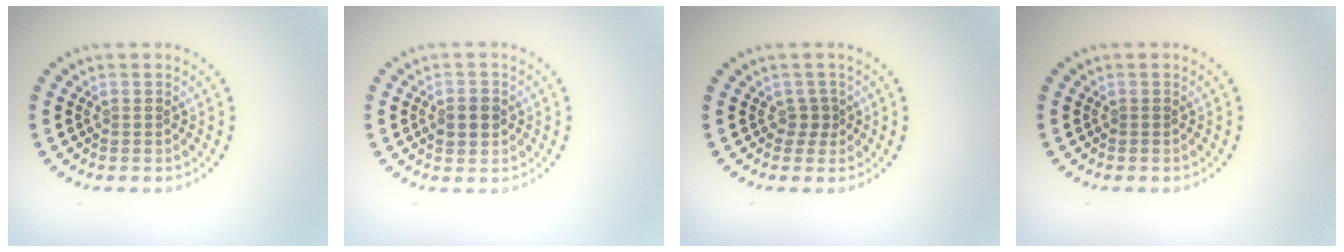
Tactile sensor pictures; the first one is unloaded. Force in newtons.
{"total": 2.7, "press": 2.7, "slide": 0.2}
{"total": 1.3, "press": 0.9, "slide": 0.9}
{"total": 0.0}